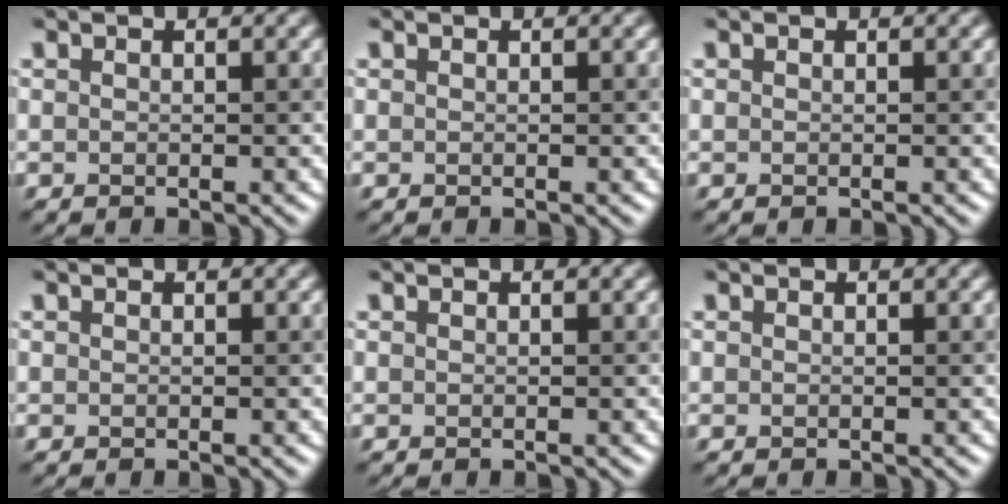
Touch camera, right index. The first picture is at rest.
{"total": 0.0}
{"total": 0.0}
{"total": 0.0}
{"total": 0.0}
{"total": 0.0}